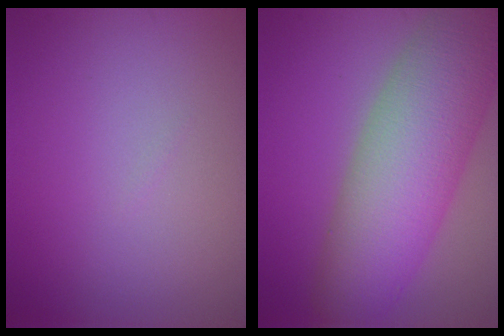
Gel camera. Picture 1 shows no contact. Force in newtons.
{"total": 10.2, "press": 10.2, "slide": 0.5}